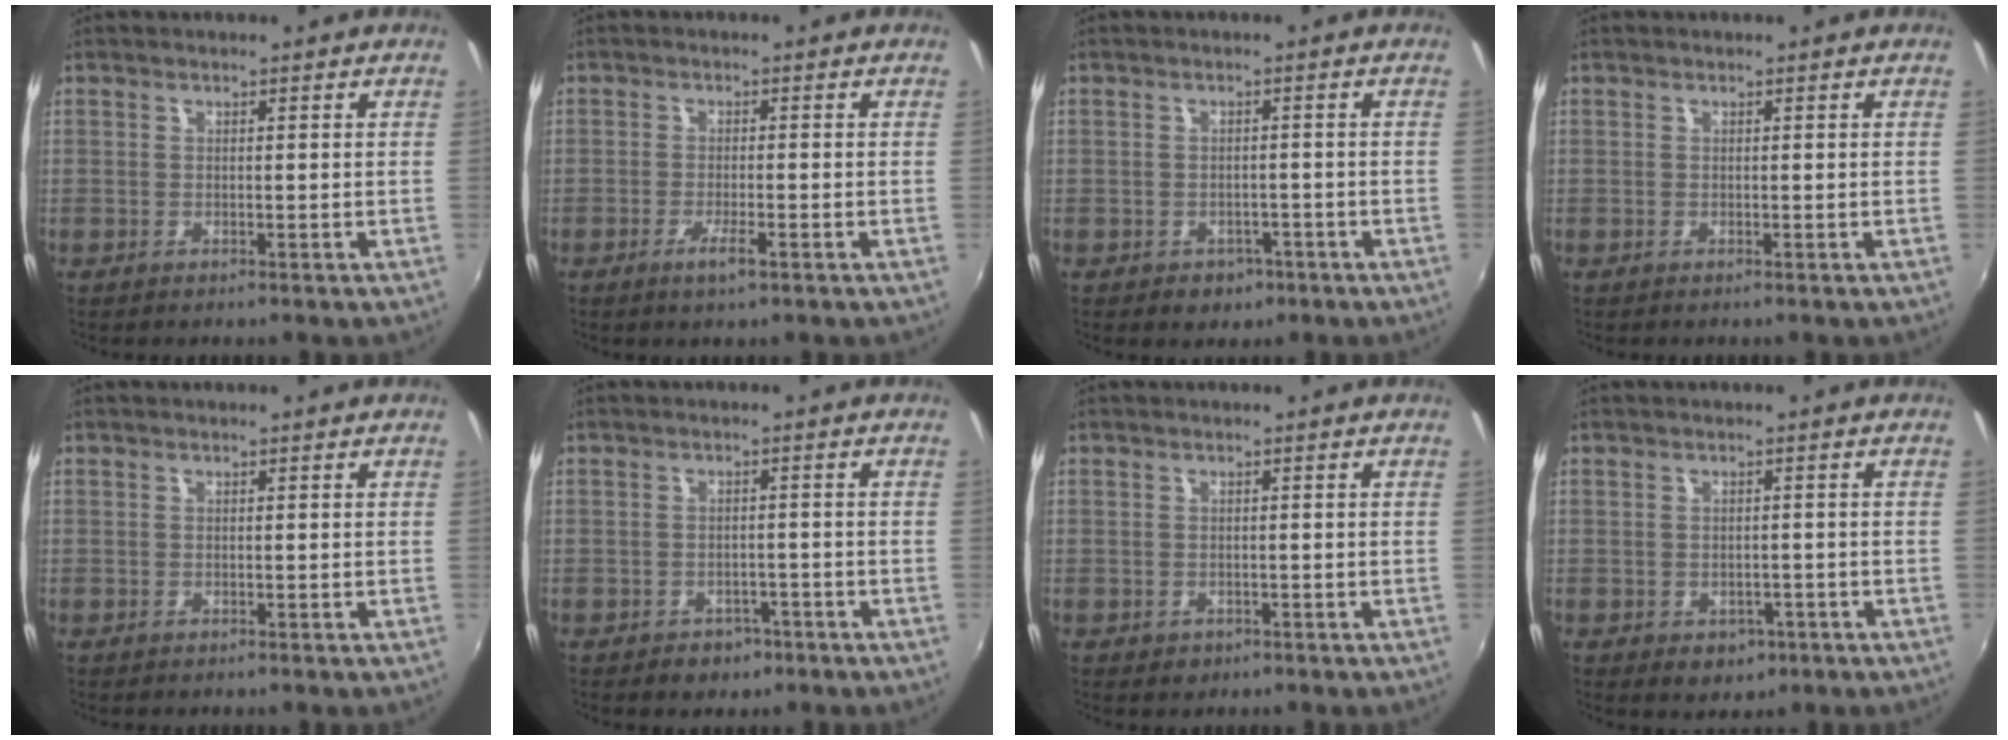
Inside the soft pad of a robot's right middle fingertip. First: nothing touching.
{"total": 3.0, "force": [-1.7, 0.3, 2.5], "torque": [-0.053, -0.007, -0.032]}
{"total": 3.8, "force": [-1.9, 3.0, 1.2], "torque": [-0.033, -0.002, -0.019]}
{"total": 0.0}
{"total": 0.0}
{"total": 4.2, "force": [-2.6, 3.1, 1.2], "torque": [-0.034, -0.001, -0.028]}
{"total": 1.6, "force": [-0.6, 1.3, 0.5], "torque": [-0.012, -0.005, -0.006]}
{"total": 4.1, "force": [-1.7, 3.3, 1.8], "torque": [-0.041, -0.007, -0.013]}